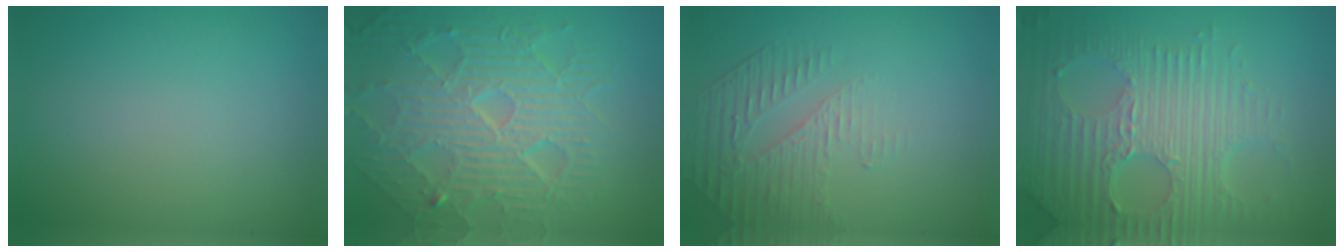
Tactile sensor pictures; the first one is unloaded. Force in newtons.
{"total": 10.1, "press": 6.5, "slide": 7.7}
{"total": 1.9, "press": 1.3, "slide": 1.3}
{"total": 8.0, "press": 5.8, "slide": 5.6}